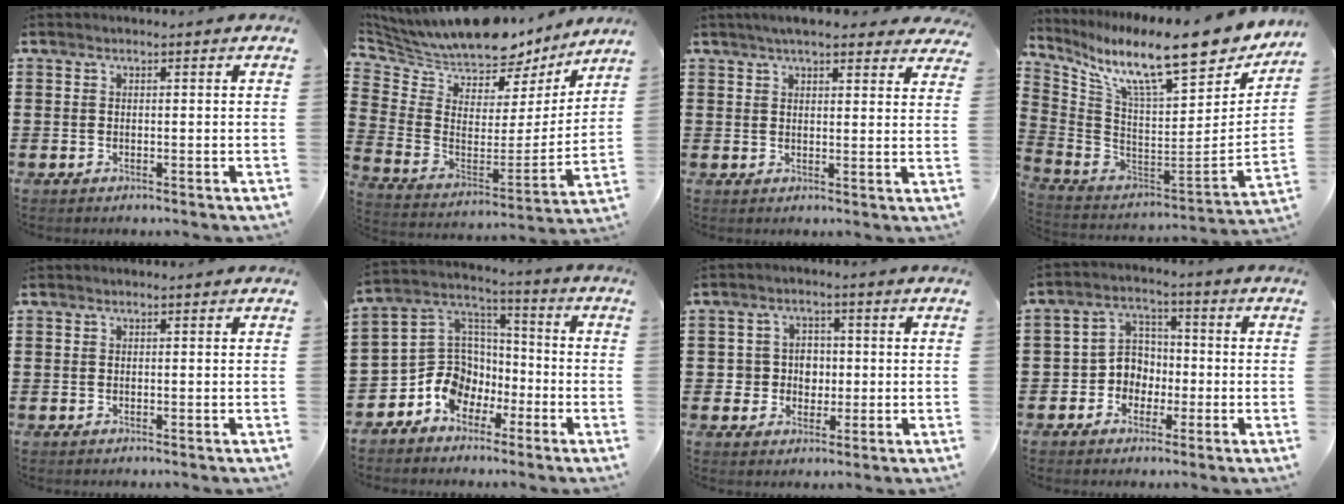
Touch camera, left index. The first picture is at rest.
{"total": 9.2, "force": [8.9, 1.8, 1.4], "torque": [-0.083, -0.070, 0.153]}
{"total": 5.0, "force": [4.4, 1.1, 2.2], "torque": [-0.045, -0.005, 0.079]}
{"total": 14.5, "force": [10.6, 2.0, 9.7], "torque": [-0.186, -0.081, 0.172]}
{"total": 0.0}
{"total": 9.3, "force": [-4.4, 7.9, 2.4], "torque": [-0.088, 0.001, -0.083]}
{"total": 3.9, "force": [0.0, 3.7, 1.3], "torque": [-0.042, 0.010, -0.004]}
{"total": 5.0, "force": [-1.5, 4.5, 1.4], "torque": [-0.042, 0.012, -0.033]}